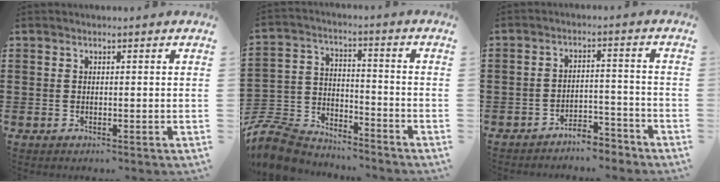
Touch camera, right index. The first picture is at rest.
{"total": 8.6, "force": [-8.1, 2.3, 1.8], "torque": [-0.057, 0.011, -0.164]}
{"total": 4.3, "force": [-4.2, 0.5, 0.5], "torque": [-0.011, 0.008, -0.087]}